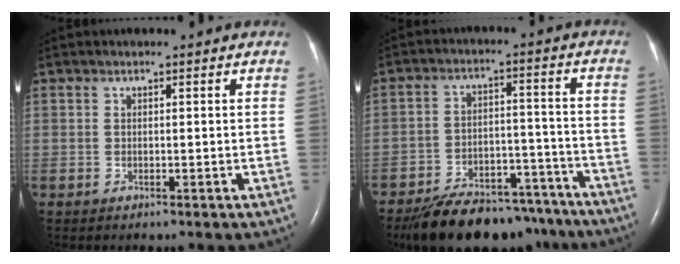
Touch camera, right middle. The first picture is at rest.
{"total": 18.4, "force": [-15.7, 6.6, 7.0], "torque": [-0.106, 0.010, -0.228]}